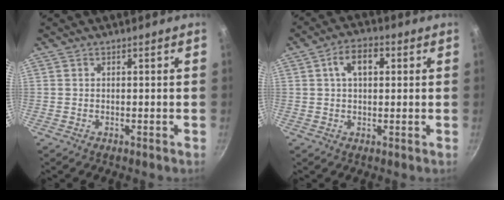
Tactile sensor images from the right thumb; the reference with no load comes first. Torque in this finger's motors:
{"motor_torque": [-0.53, 0.70, 0.50, -0.35, 0.01]}